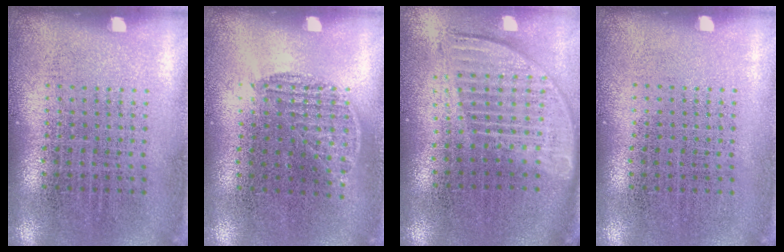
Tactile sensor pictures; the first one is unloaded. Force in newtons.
{"total": 0.8, "press": 0.6, "slide": 0.5}
{"total": 1.8, "press": 1.5, "slide": 1.0}
{"total": 0.0}